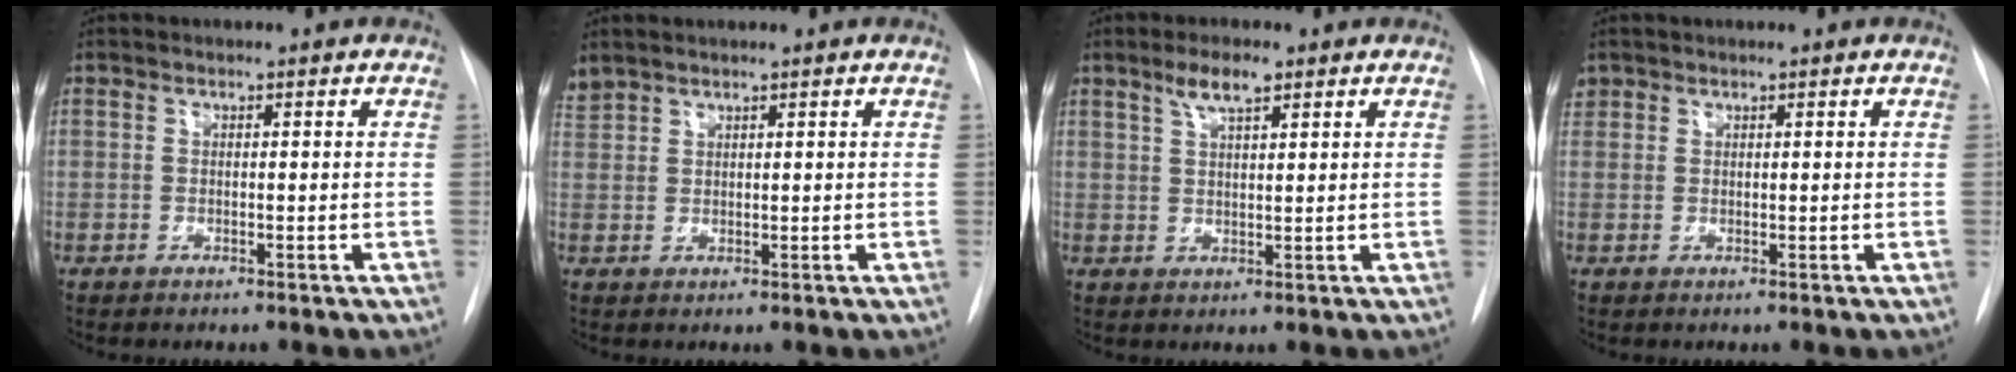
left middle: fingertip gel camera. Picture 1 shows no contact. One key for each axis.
{"total": 2.2, "fx": 2.2, "fy": 0.5, "fz": 0.2, "tx": -0.013, "ty": 0.018, "tz": 0.049}
{"total": 4.1, "fx": 2.7, "fy": 0.9, "fz": 3.0, "tx": -0.057, "ty": 0.006, "tz": 0.050}
{"total": 1.5, "fx": 1.0, "fy": 1.1, "fz": 0.0, "tx": 0.005, "ty": 0.014, "tz": 0.017}